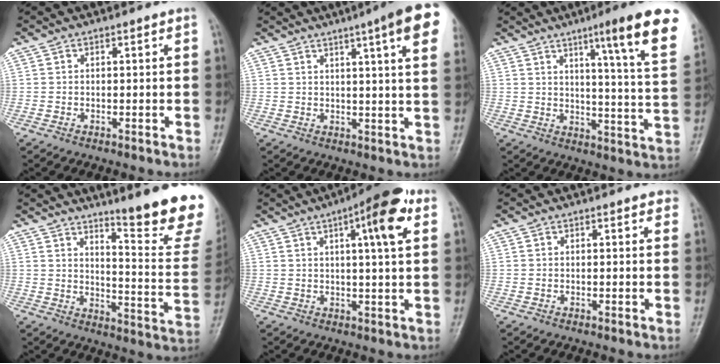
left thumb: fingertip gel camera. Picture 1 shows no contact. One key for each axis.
{"total": 13.6, "fx": 7.2, "fy": 1.3, "fz": 11.5, "tx": -0.140, "ty": -0.015, "tz": 0.078}
{"total": 17.8, "fx": 9.9, "fy": 0.9, "fz": 14.8, "tx": -0.183, "ty": -0.047, "tz": 0.124}
{"total": 17.9, "fx": 13.4, "fy": 1.6, "fz": 11.7, "tx": -0.122, "ty": -0.127, "tz": 0.180}
{"total": 11.2, "fx": 4.6, "fy": 2.3, "fz": 9.9, "tx": -0.135, "ty": -0.002, "tz": 0.059}
{"total": 1.9, "fx": 1.4, "fy": 0.8, "fz": 0.9, "tx": 0.004, "ty": 0.000, "tz": 0.009}